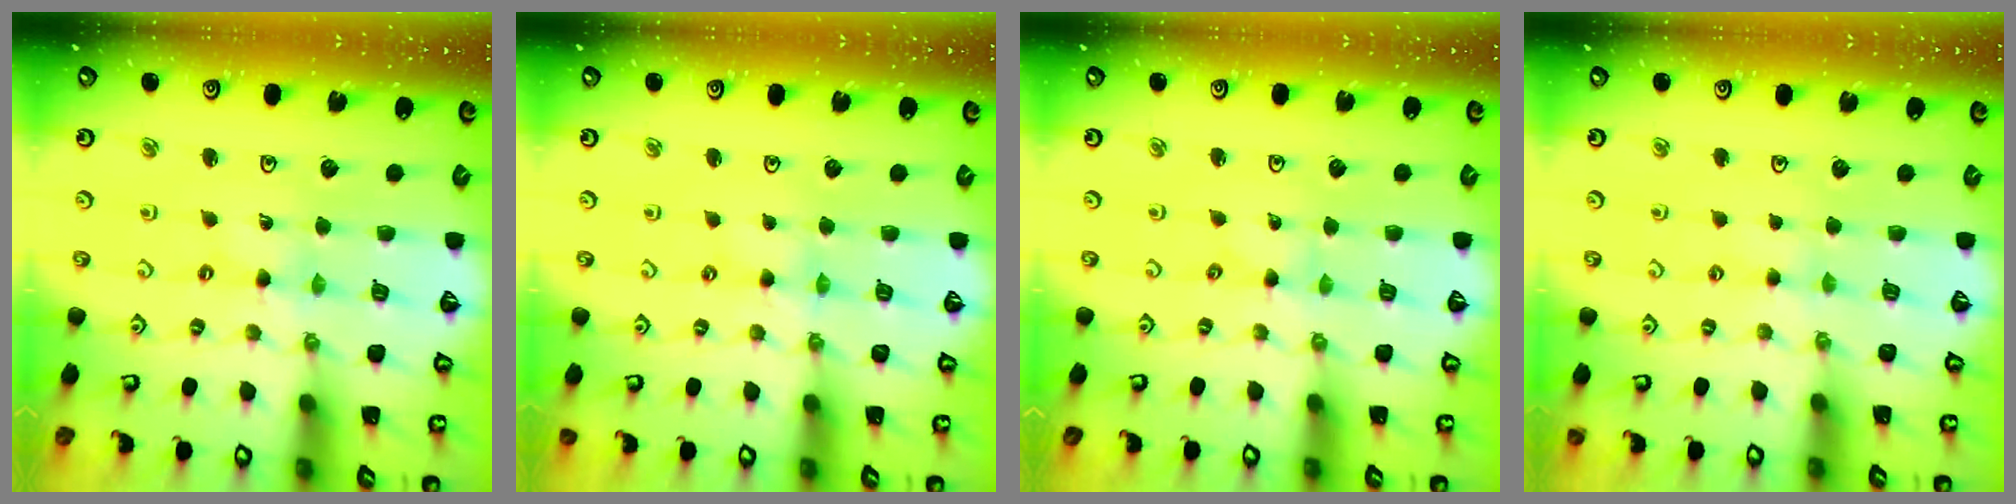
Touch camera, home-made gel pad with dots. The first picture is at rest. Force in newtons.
{"total": 0.6, "press": 0.6, "slide": 0.2}
{"total": 0.0}
{"total": 2.5, "press": 2.5, "slide": 0.3}